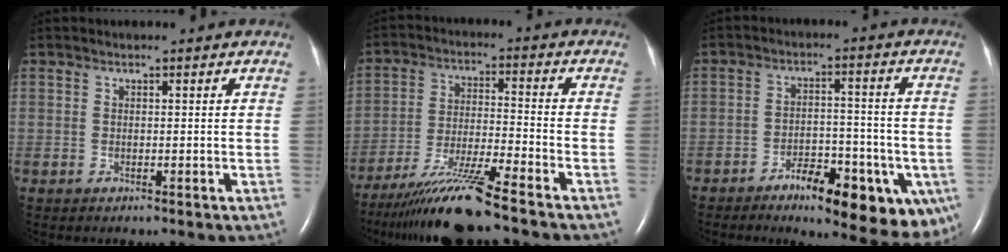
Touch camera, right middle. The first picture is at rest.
{"total": 11.6, "force": [-9.7, -1.4, 6.2], "torque": [-0.114, -0.027, -0.176]}
{"total": 14.0, "force": [-8.0, 5.0, 10.3], "torque": [-0.104, 0.015, -0.109]}